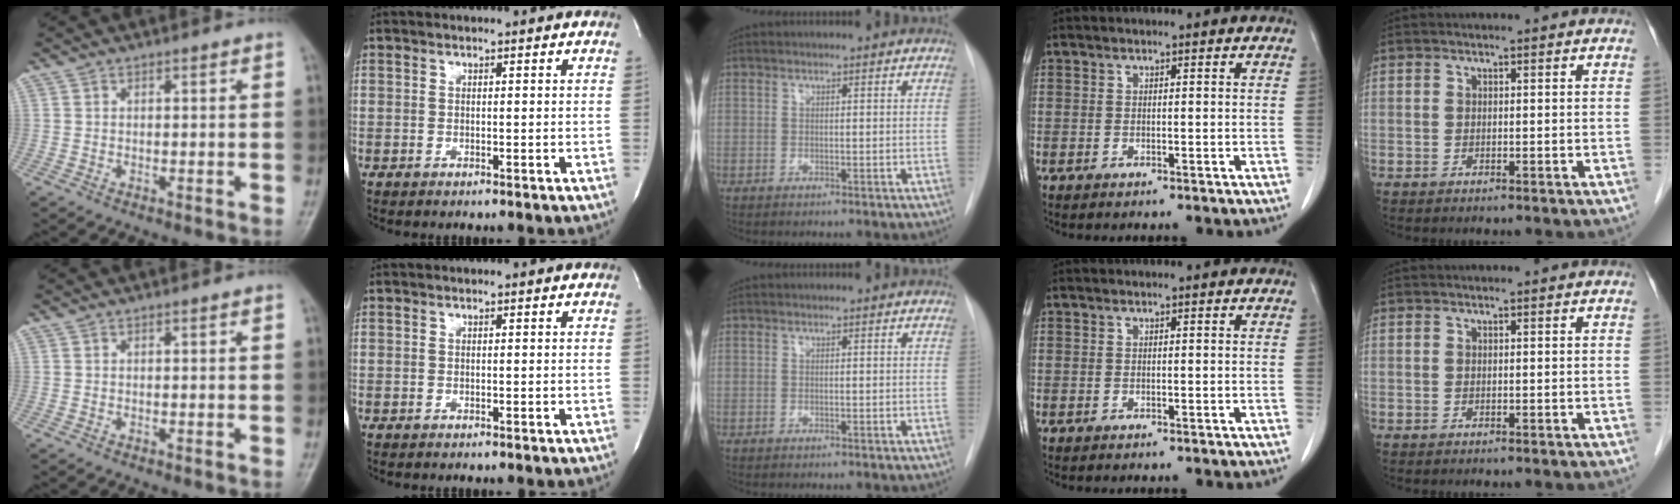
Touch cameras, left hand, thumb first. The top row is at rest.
{}